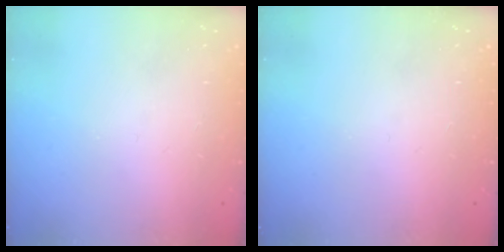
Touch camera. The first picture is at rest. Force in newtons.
{"total": 0.0}